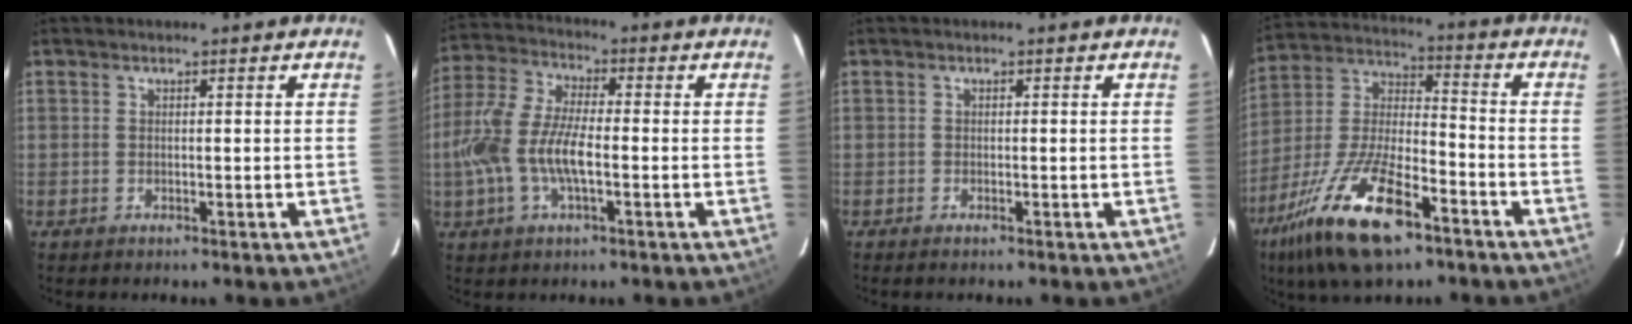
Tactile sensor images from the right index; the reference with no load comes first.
{"total": 12.6, "force": [-2.6, 4.9, 11.3], "torque": [-0.247, 0.001, -0.053]}
{"total": 0.6, "force": [-0.5, 0.1, 0.3], "torque": [-0.007, -0.001, -0.010]}
{"total": 20.2, "force": [-11.9, 7.3, 14.6], "torque": [-0.305, -0.024, -0.220]}